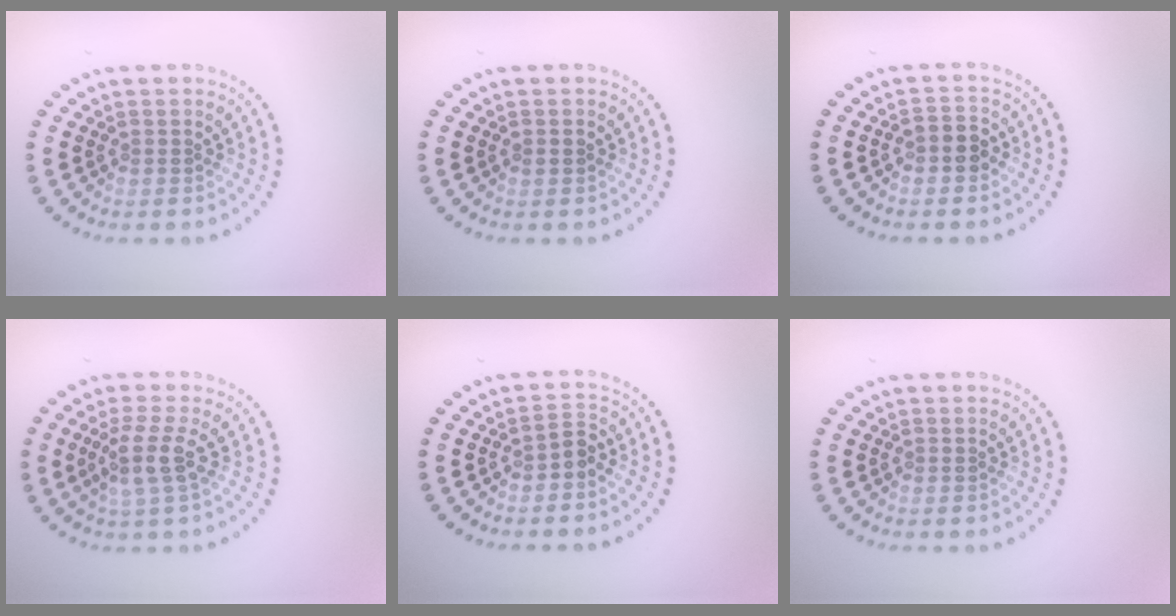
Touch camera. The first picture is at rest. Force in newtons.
{"total": 0.8, "press": 0.8, "slide": 0.0}
{"total": 1.9, "press": 1.7, "slide": 0.7}
{"total": 2.9, "press": 2.3, "slide": 1.7}
{"total": 1.4, "press": 1.3, "slide": 0.7}
{"total": 0.0}